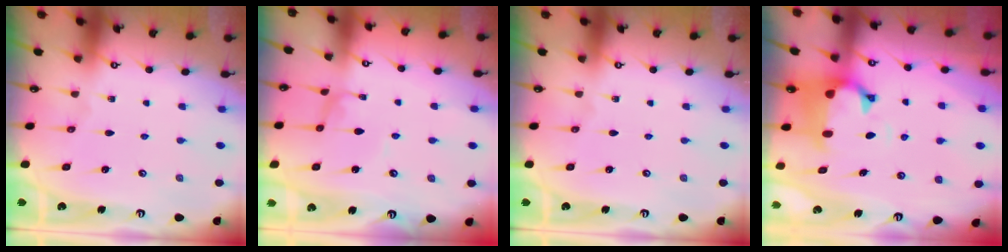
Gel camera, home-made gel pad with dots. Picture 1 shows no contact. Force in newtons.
{"total": 1.3, "press": 1.3, "slide": 0.2}
{"total": 0.0}
{"total": 1.4, "press": 0.4, "slide": 1.3}